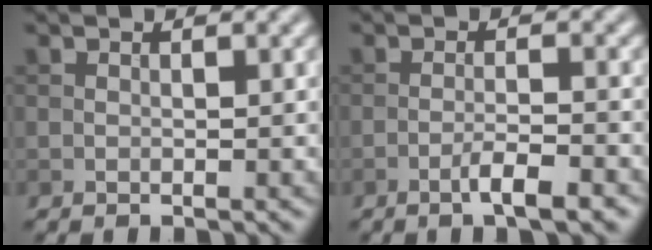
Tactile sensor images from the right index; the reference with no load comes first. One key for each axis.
{"total": 3.2, "fx": -1.8, "fy": 0.5, "fz": 2.5, "tx": -0.041, "ty": 0.008, "tz": -0.038}